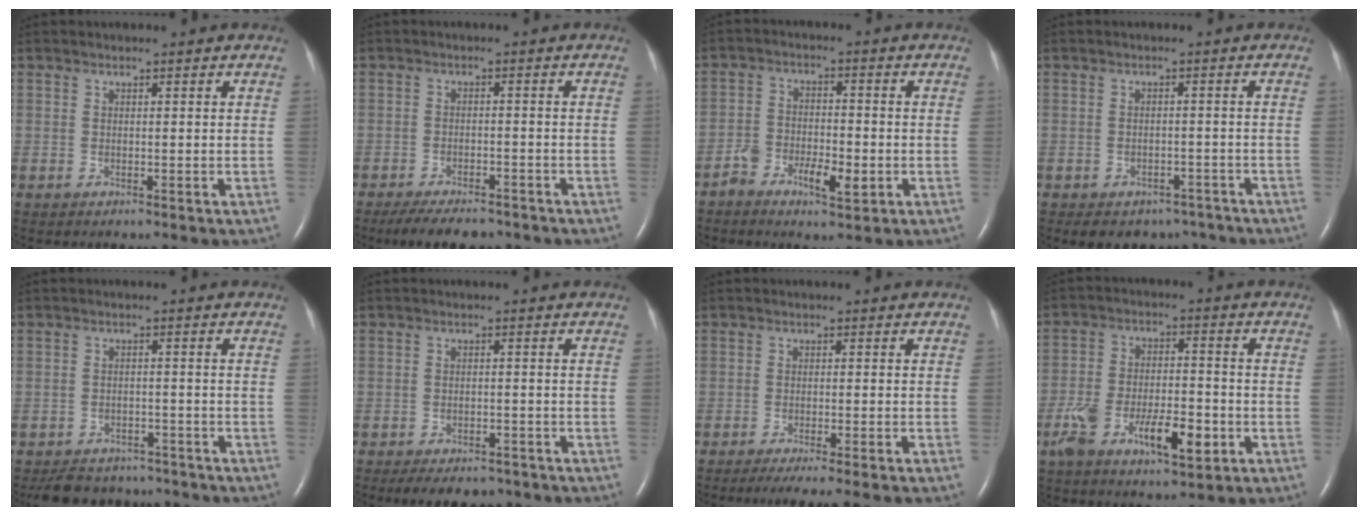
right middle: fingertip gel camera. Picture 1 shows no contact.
{"total": 8.4, "force": [-7.1, 2.7, 3.6], "torque": [-0.053, -0.009, -0.106]}
{"total": 5.8, "force": [-2.8, 2.5, 4.4], "torque": [-0.083, 0.008, -0.047]}
{"total": 7.2, "force": [-5.8, 4.1, 1.4], "torque": [-0.009, 0.011, -0.067]}
{"total": 8.7, "force": [-7.7, 3.6, 1.4], "torque": [-0.024, 0.004, -0.100]}
{"total": 7.6, "force": [-6.2, 3.3, 2.8], "torque": [-0.034, 0.000, -0.081]}
{"total": 7.6, "force": [-6.3, -1.0, 4.1], "torque": [-0.038, -0.016, -0.091]}
{"total": 11.4, "force": [-4.8, 4.0, 9.6], "torque": [-0.182, 0.003, -0.075]}